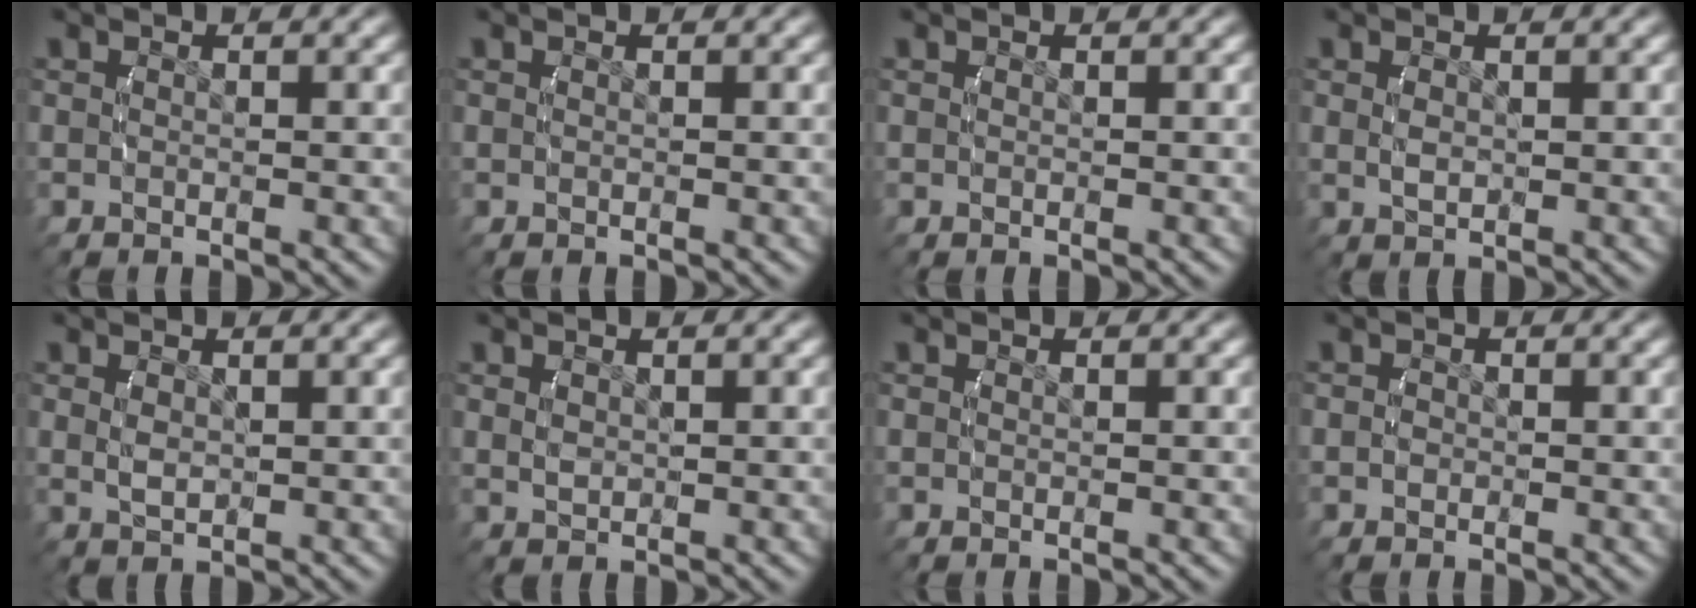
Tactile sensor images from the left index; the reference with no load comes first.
{"total": 0.0}
{"total": 0.0}
{"total": 1.1, "force": [0.3, 0.4, 0.9], "torque": [-0.015, -0.007, 0.014]}
{"total": 1.4, "force": [0.5, 0.6, 1.2], "torque": [-0.021, -0.007, 0.019]}
{"total": 0.9, "force": [0.5, 0.4, 0.6], "torque": [-0.009, -0.003, 0.017]}
{"total": 0.0}
{"total": 0.0}